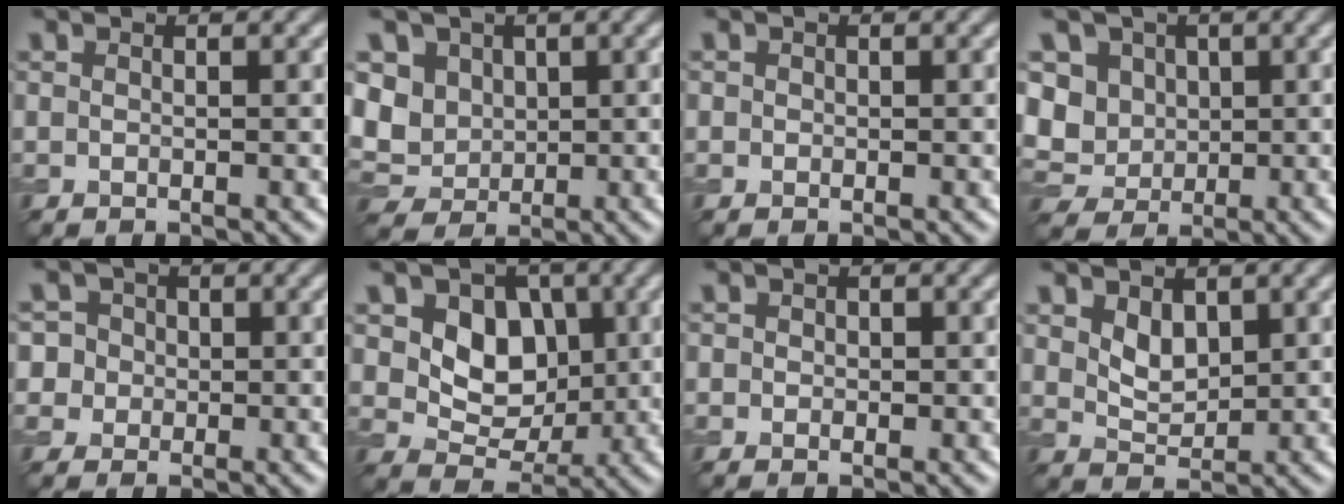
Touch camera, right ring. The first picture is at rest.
{"total": 5.7, "force": [1.3, 5.0, 2.5], "torque": [-0.062, 0.013, 0.017]}
{"total": 0.6, "force": [0.1, 0.6, 0.1], "torque": [0.005, -0.002, -0.002]}
{"total": 7.8, "force": [1.7, 6.8, 3.5], "torque": [-0.076, 0.018, 0.017]}
{"total": 5.7, "force": [1.2, 5.3, 1.8], "torque": [-0.032, 0.041, -0.006]}
{"total": 5.6, "force": [1.2, 4.3, 3.4], "torque": [-0.055, -0.007, 0.013]}
{"total": 1.0, "force": [0.2, 0.9, 0.4], "torque": [0.000, -0.001, -0.003]}
{"total": 2.4, "force": [1.2, 1.5, 1.4], "torque": [-0.029, -0.006, 0.027]}